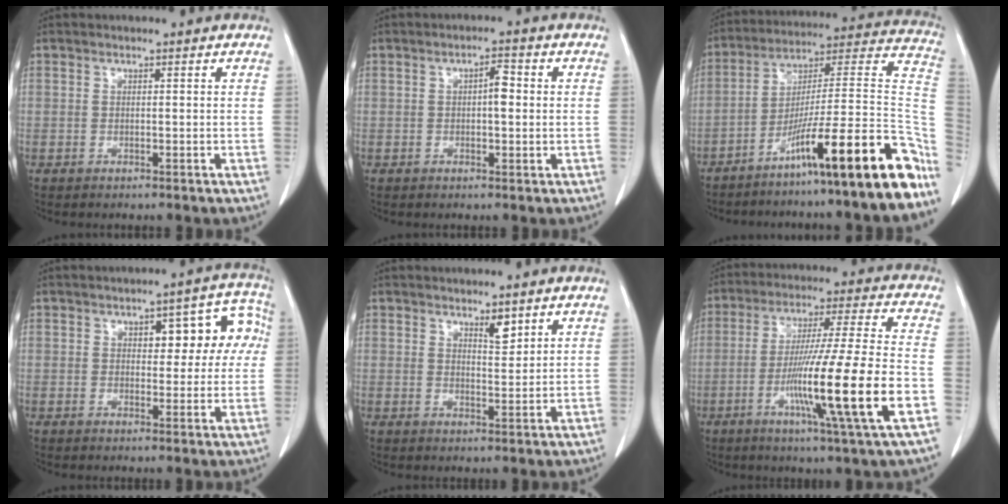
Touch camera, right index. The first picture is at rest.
{"total": 2.6, "force": [0.2, 0.9, 2.5], "torque": [-0.035, 0.010, 0.001]}
{"total": 23.7, "force": [-14.9, 0.0, 18.5], "torque": [-0.195, 0.031, -0.247]}
{"total": 8.8, "force": [2.1, 4.3, 7.4], "torque": [-0.067, 0.038, 0.023]}
{"total": 2.7, "force": [2.0, 0.8, 1.6], "torque": [-0.025, -0.005, 0.034]}
{"total": 17.8, "force": [-5.7, -1.5, 16.8], "torque": [-0.294, -0.017, -0.103]}